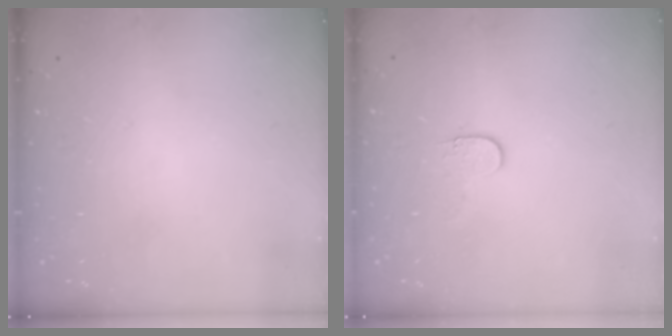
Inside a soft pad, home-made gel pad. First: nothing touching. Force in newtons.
{"total": 3.6, "press": 3.6, "slide": 0.4}